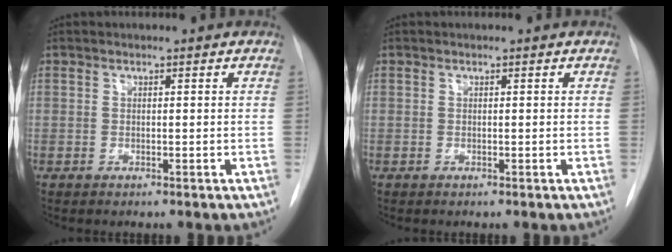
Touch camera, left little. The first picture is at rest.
{"total": 0.0}